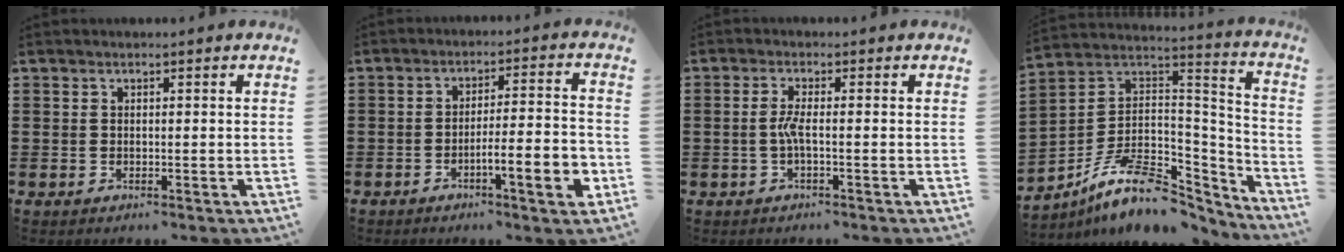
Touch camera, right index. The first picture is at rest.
{"total": 7.4, "force": [-3.1, 1.0, 6.6], "torque": [-0.099, -0.005, -0.055]}
{"total": 2.7, "force": [-0.6, 0.1, 2.6], "torque": [-0.065, -0.008, -0.018]}
{"total": 12.8, "force": [-8.0, 5.9, 8.1], "torque": [-0.166, 0.019, -0.141]}